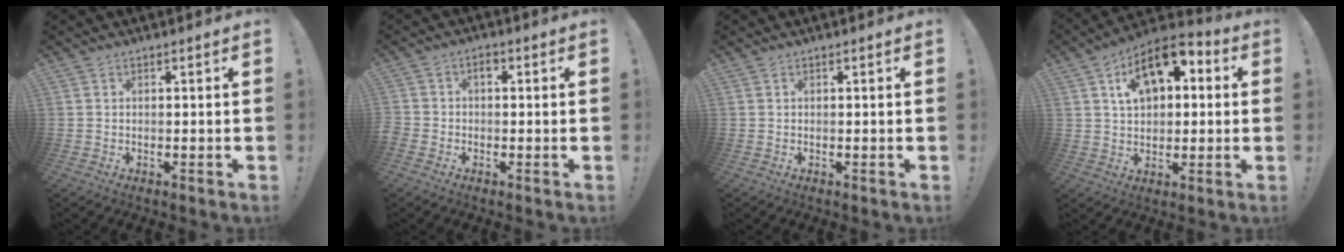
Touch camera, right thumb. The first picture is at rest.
{"total": 2.9, "force": [-0.7, 2.3, 1.6], "torque": [-0.028, 0.003, -0.019]}
{"total": 0.0}
{"total": 13.5, "force": [5.6, 8.3, 9.0], "torque": [-0.135, -0.019, 0.104]}